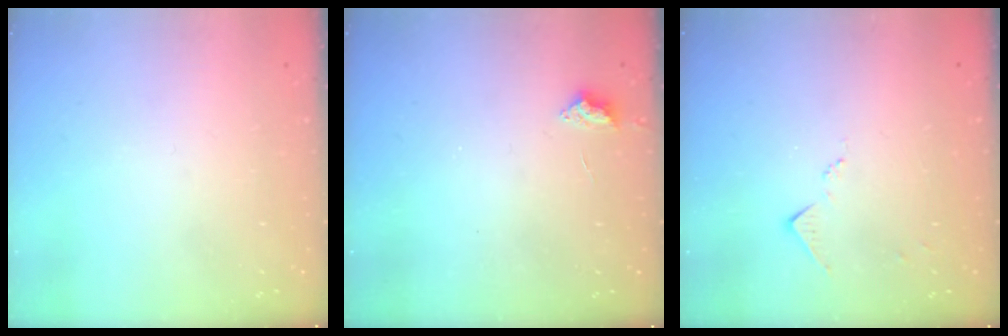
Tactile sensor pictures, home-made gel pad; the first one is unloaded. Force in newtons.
{"total": 2.7, "press": 2.6, "slide": 0.5}
{"total": 6.1, "press": 6.1, "slide": 0.7}